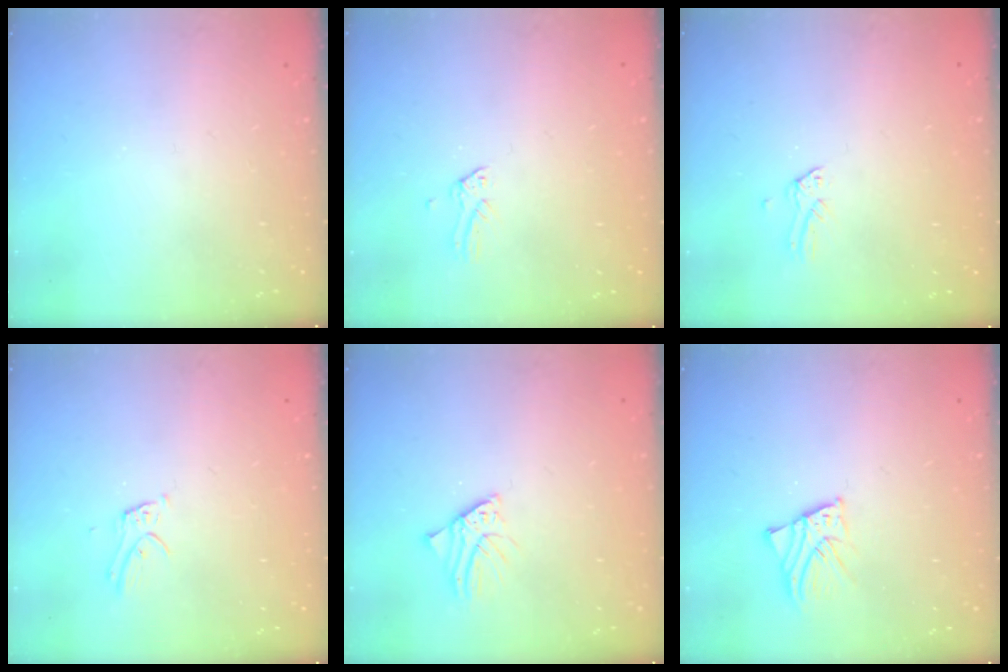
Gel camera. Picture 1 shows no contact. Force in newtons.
{"total": 0.0}
{"total": 0.0}
{"total": 4.1, "press": 4.1, "slide": 0.1}
{"total": 2.6, "press": 2.6, "slide": 0.4}
{"total": 2.3, "press": 2.3, "slide": 0.1}